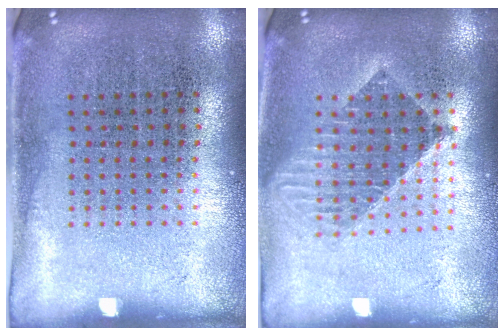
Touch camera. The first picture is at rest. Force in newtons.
{"total": 1.5, "press": 1.3, "slide": 0.8}